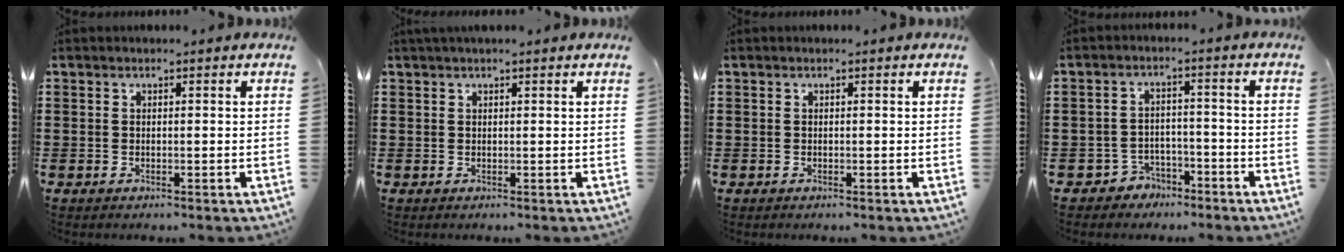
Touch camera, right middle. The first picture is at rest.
{"total": 0.9, "force": [0.7, 0.0, 0.5], "torque": [-0.010, 0.001, 0.012]}
{"total": 0.0}
{"total": 3.3, "force": [-3.0, 1.4, 0.1], "torque": [-0.014, 0.003, -0.063]}